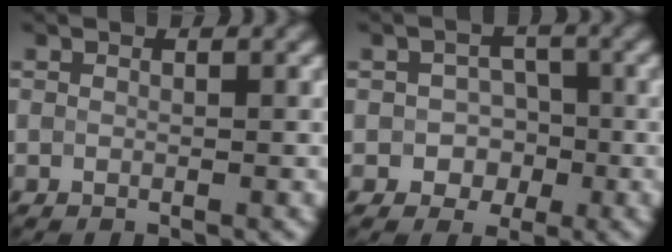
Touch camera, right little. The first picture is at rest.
{"total": 2.6, "force": [-1.4, 2.1, 0.3], "torque": [0.015, -0.001, -0.022]}